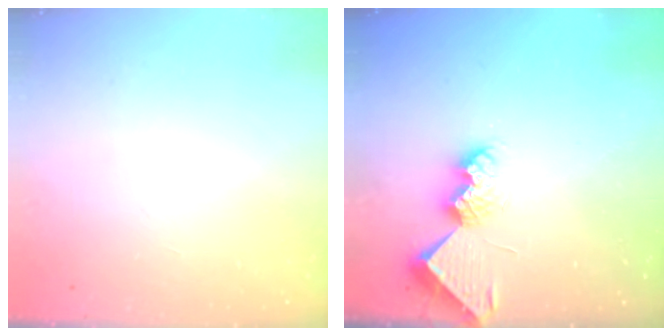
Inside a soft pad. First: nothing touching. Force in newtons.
{"total": 8.8, "press": 8.8, "slide": 0.1}